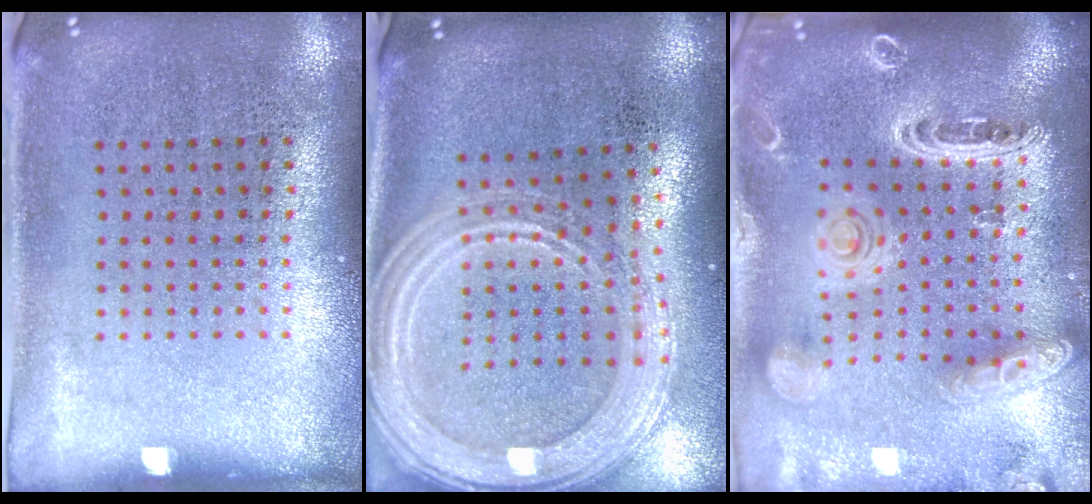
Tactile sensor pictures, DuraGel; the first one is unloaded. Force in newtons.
{"total": 2.7, "press": 2.3, "slide": 1.5}
{"total": 2.8, "press": 2.4, "slide": 1.4}